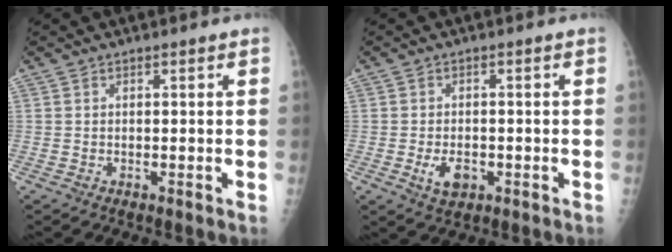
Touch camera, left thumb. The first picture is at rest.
{"total": 4.2, "force": [-1.4, 2.7, 3.0], "torque": [-0.046, -0.001, -0.017]}